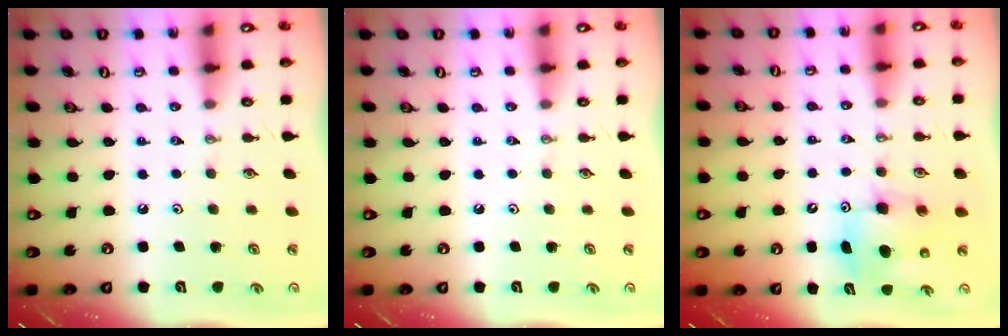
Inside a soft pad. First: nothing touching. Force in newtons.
{"total": 0.0}
{"total": 7.9, "press": 7.6, "slide": 2.1}